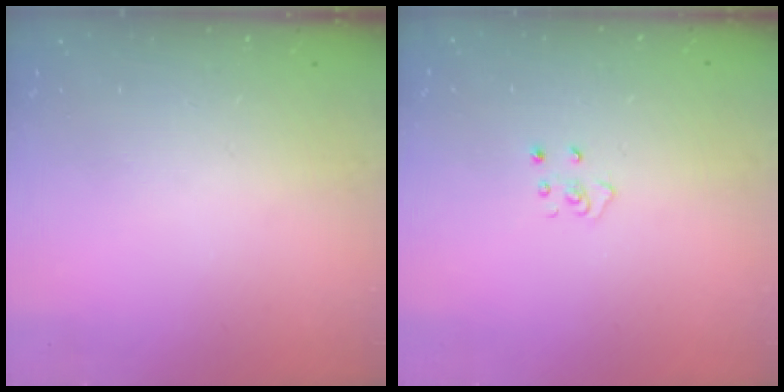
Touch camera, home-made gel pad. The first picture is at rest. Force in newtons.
{"total": 4.1, "press": 4.1, "slide": 0.3}